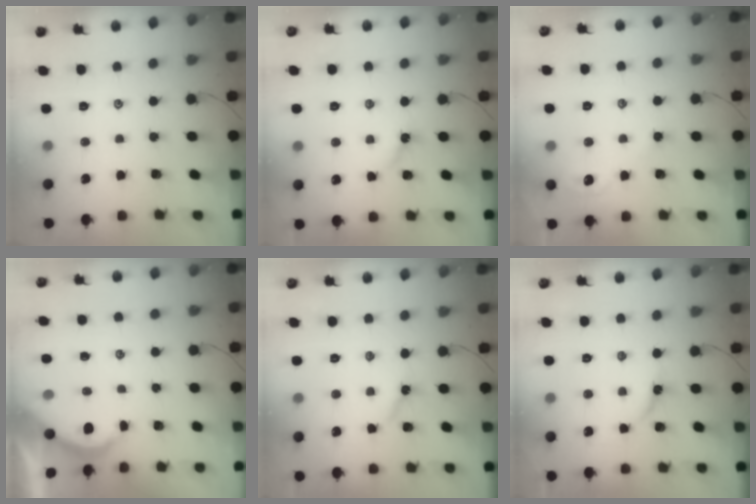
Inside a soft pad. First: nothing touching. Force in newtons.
{"total": 2.6, "press": 2.6, "slide": 0.3}
{"total": 1.8, "press": 1.8, "slide": 0.2}
{"total": 3.1, "press": 3.0, "slide": 0.2}
{"total": 3.5, "press": 3.4, "slide": 0.7}
{"total": 3.1, "press": 3.1, "slide": 0.5}